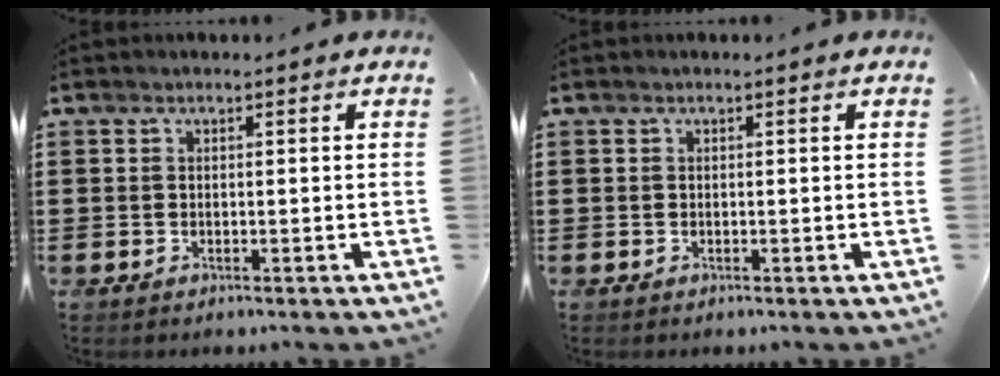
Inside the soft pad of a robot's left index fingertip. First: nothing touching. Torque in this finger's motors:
{"motor_torque": [0.00, 0.00, 0.00, -0.01]}